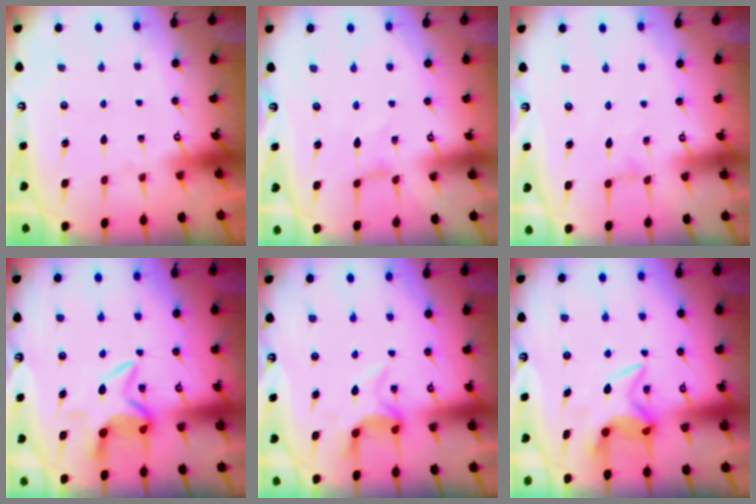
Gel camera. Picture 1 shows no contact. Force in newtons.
{"total": 0.0}
{"total": 0.0}
{"total": 6.7, "press": 6.7, "slide": 0.7}
{"total": 6.5, "press": 6.4, "slide": 1.1}
{"total": 7.1, "press": 7.1, "slide": 0.3}